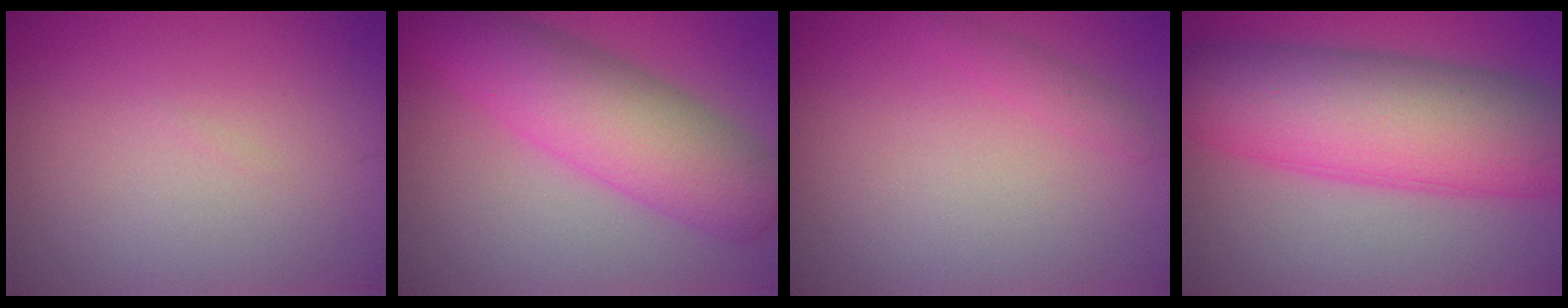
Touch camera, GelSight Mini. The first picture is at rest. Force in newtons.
{"total": 6.5, "press": 6.5, "slide": 0.2}
{"total": 1.1, "press": 1.1, "slide": 0.1}
{"total": 12.1, "press": 12.1, "slide": 0.3}